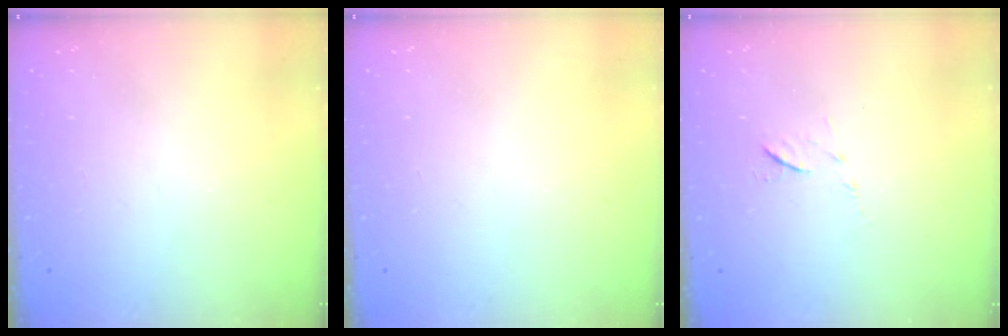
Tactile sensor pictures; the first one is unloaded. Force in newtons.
{"total": 0.0}
{"total": 5.6, "press": 5.6, "slide": 0.6}